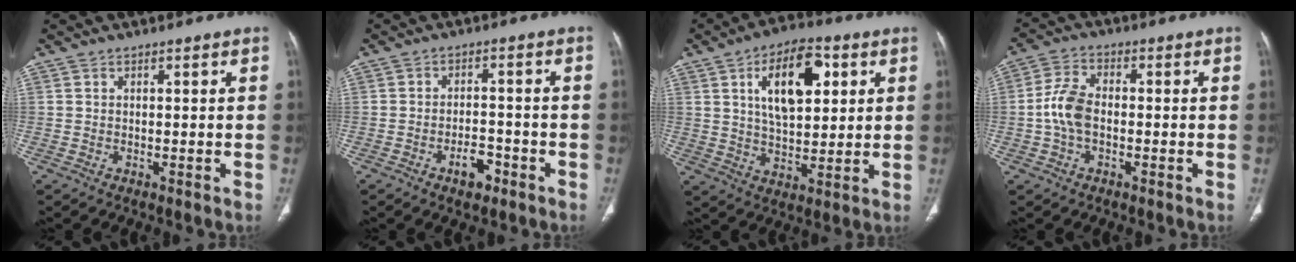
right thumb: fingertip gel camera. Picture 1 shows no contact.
{"total": 4.4, "force": [-2.7, 2.3, 2.6], "torque": [-0.031, 0.021, -0.041]}
{"total": 14.7, "force": [4.9, 7.4, 11.7], "torque": [-0.161, -0.007, 0.080]}
{"total": 6.9, "force": [-1.0, 4.2, 5.4], "torque": [-0.115, 0.018, -0.025]}